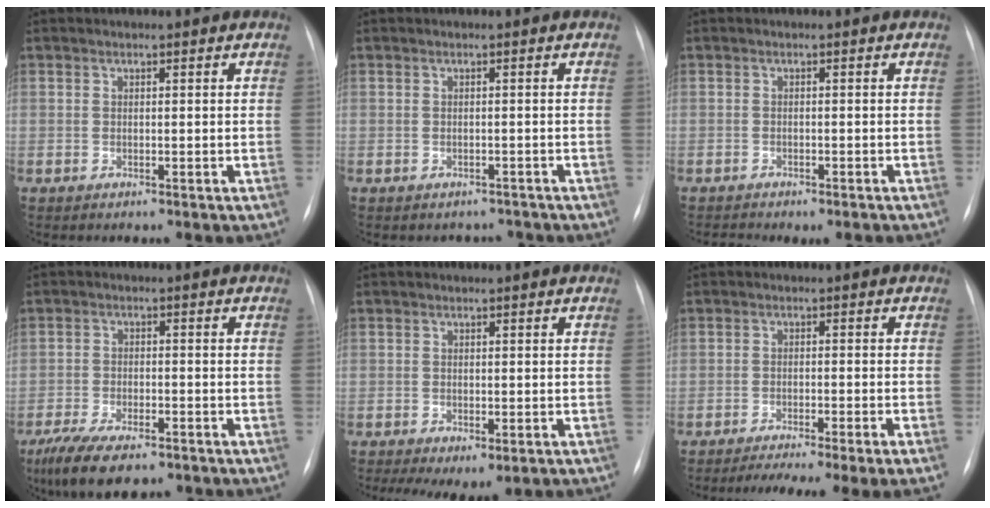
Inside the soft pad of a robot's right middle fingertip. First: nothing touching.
{"total": 2.6, "force": [-2.2, 1.3, -0.3], "torque": [0.004, 0.012, -0.028]}
{"total": 3.5, "force": [-3.1, 1.0, 1.2], "torque": [-0.010, 0.002, -0.035]}
{"total": 10.9, "force": [-7.9, 3.7, 6.5], "torque": [-0.112, -0.016, -0.123]}
{"total": 5.8, "force": [-3.5, 2.5, 3.9], "torque": [-0.053, -0.009, -0.049]}
{"total": 11.6, "force": [-9.4, -0.8, 6.8], "torque": [-0.086, -0.018, -0.137]}